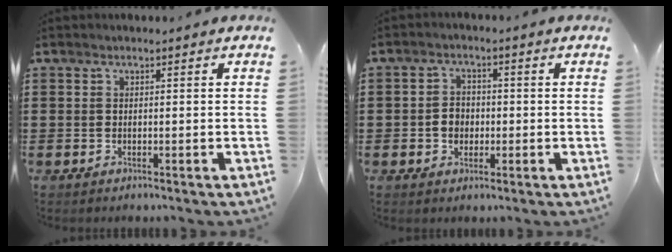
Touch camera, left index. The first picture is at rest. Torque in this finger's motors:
{"motor_torque": [0.78, 0.74, 0.40, 0.03]}